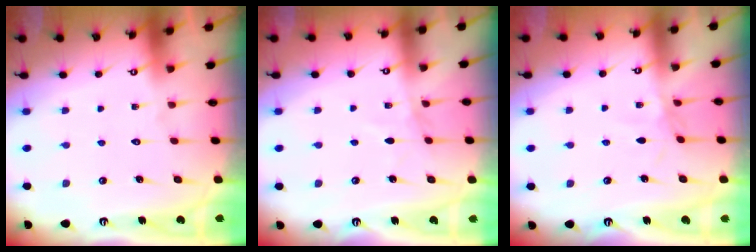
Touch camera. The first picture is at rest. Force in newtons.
{"total": 2.6, "press": 2.6, "slide": 0.3}
{"total": 2.0, "press": 2.0, "slide": 0.3}